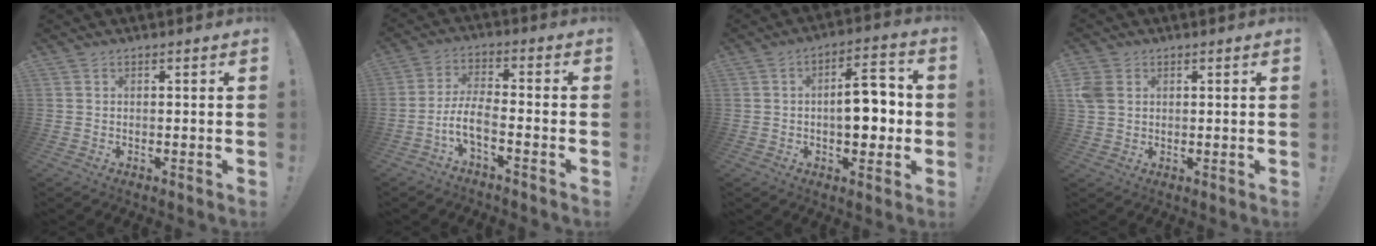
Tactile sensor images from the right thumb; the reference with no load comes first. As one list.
[{"total": 7.7, "force": [-4.2, 2.6, 5.9], "torque": [-0.122, 0.006, -0.077]}, {"total": 11.5, "force": [-0.8, 6.0, 9.8], "torque": [-0.134, 0.012, -0.017]}, {"total": 5.5, "force": [1.5, 4.3, 3.1], "torque": [-0.065, 0.007, 0.035]}]